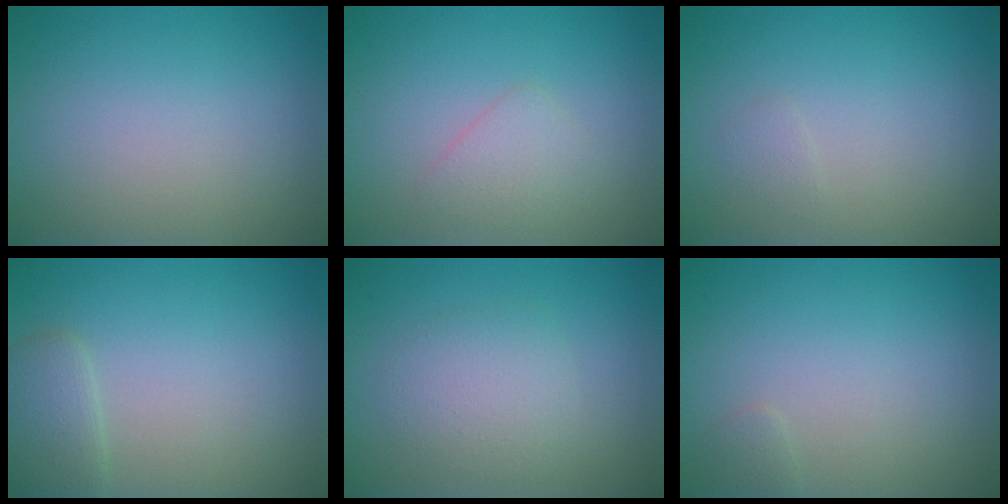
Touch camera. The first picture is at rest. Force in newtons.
{"total": 1.7, "press": 1.7, "slide": 0.0}
{"total": 0.6, "press": 0.6, "slide": 0.0}
{"total": 2.1, "press": 2.1, "slide": 0.1}
{"total": 2.8, "press": 2.8, "slide": 0.2}
{"total": 0.6, "press": 0.6, "slide": 0.1}